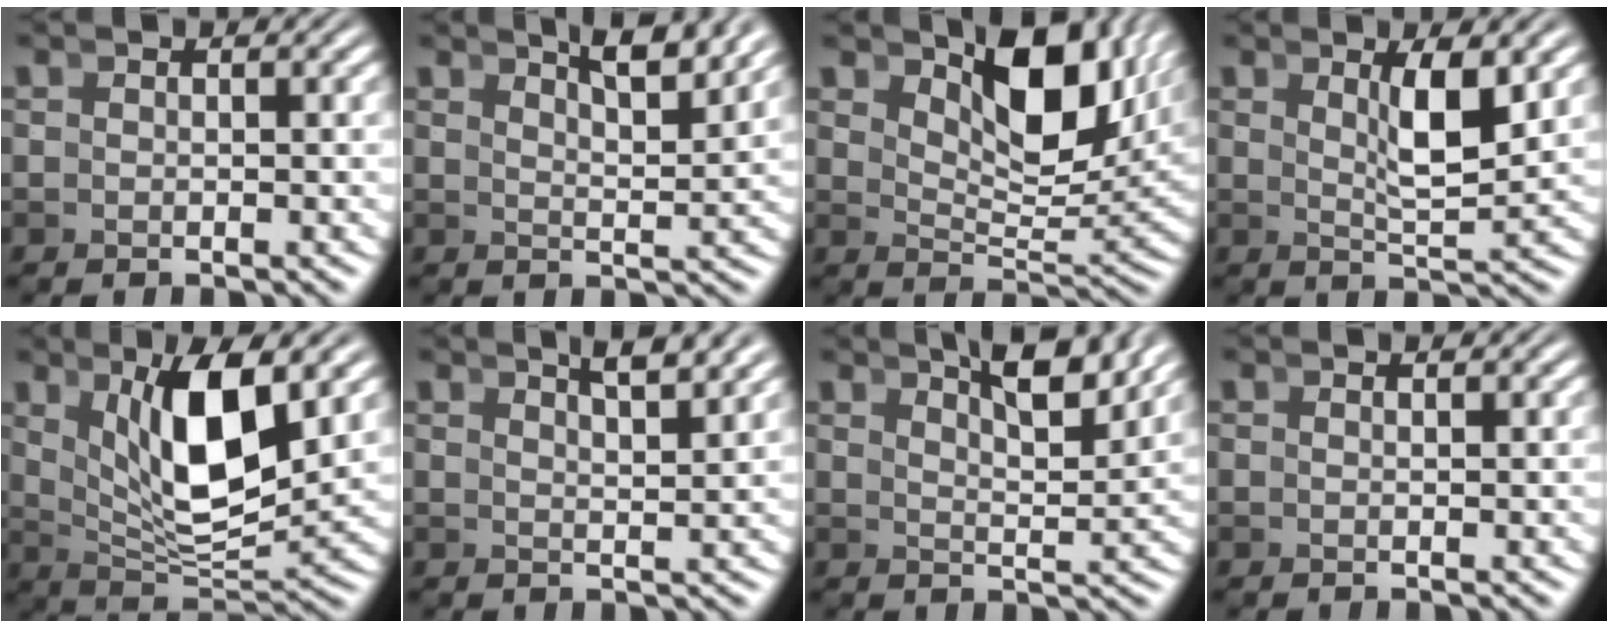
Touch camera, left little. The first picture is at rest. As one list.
[{"total": 4.6, "force": [3.7, -0.6, 2.7], "torque": [-0.021, 0.005, 0.060]}, {"total": 7.3, "force": [4.2, 2.0, 5.5], "torque": [-0.071, 0.002, 0.065]}, {"total": 3.2, "force": [1.4, -0.5, 2.8], "torque": [-0.040, -0.010, 0.031]}, {"total": 7.3, "force": [2.3, 2.0, 6.7], "torque": [-0.100, -0.007, 0.048]}, {"total": 3.5, "force": [2.7, -1.0, 1.9], "torque": [-0.011, 0.005, 0.048]}, {"total": 5.3, "force": [4.2, -0.2, 3.3], "torque": [-0.033, 0.005, 0.066]}, {"total": 0.0}]